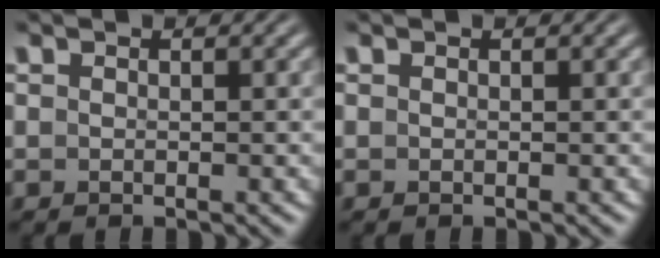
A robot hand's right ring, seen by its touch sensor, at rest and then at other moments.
{"total": 0.0}